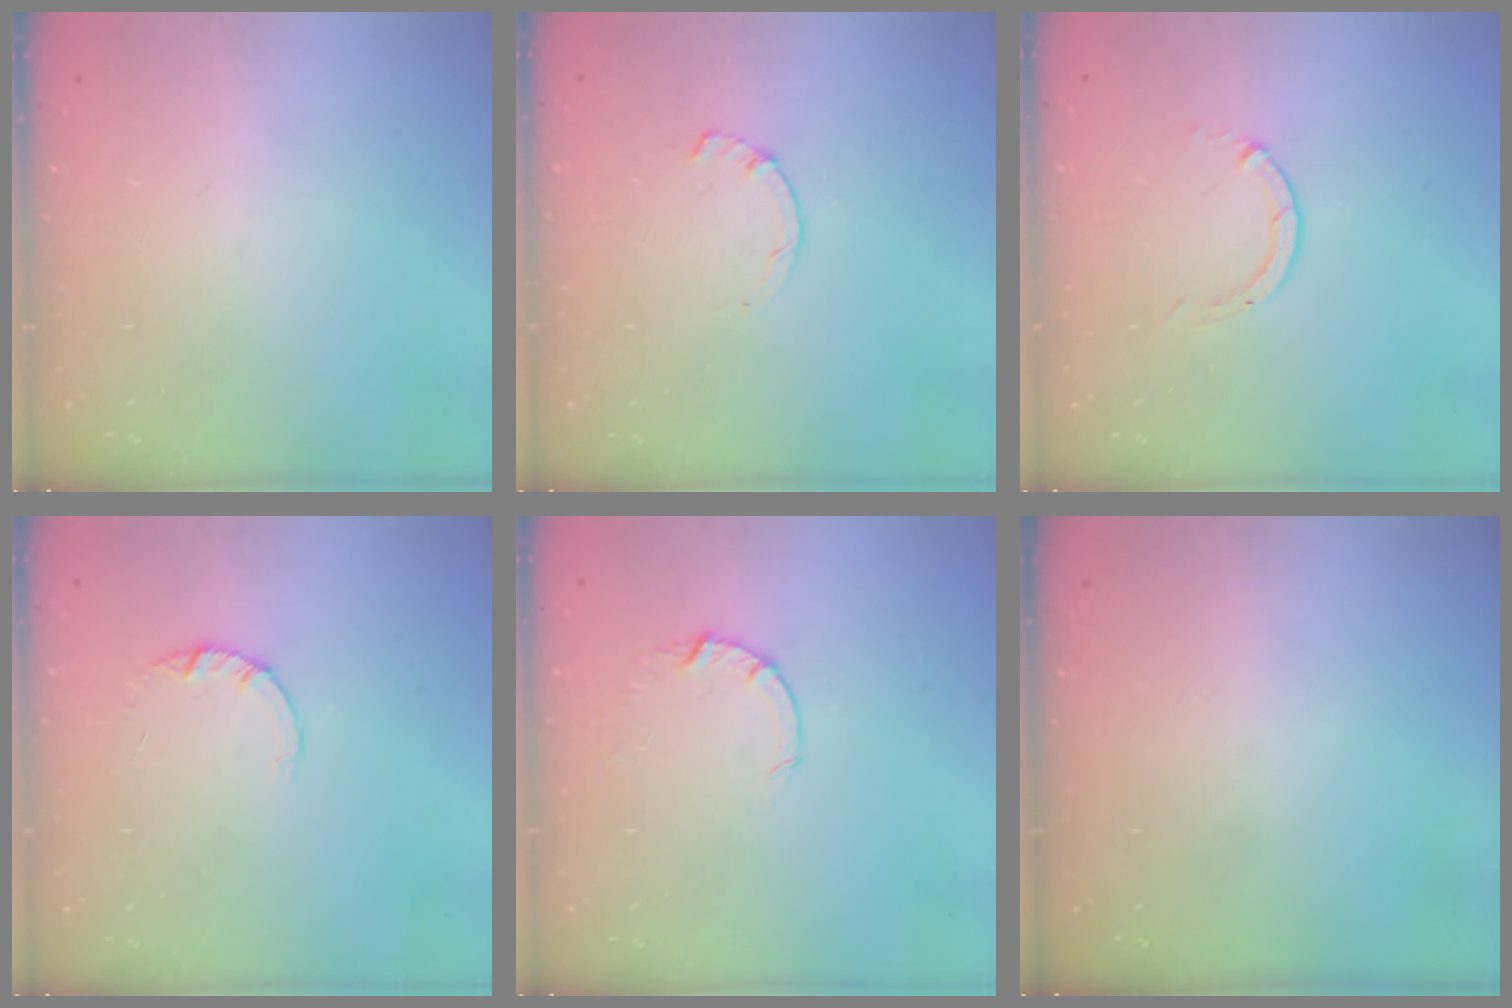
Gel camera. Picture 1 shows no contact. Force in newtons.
{"total": 1.7, "press": 1.7, "slide": 0.3}
{"total": 0.0}
{"total": 1.4, "press": 1.4, "slide": 0.2}
{"total": 2.6, "press": 2.6, "slide": 0.4}
{"total": 0.0}